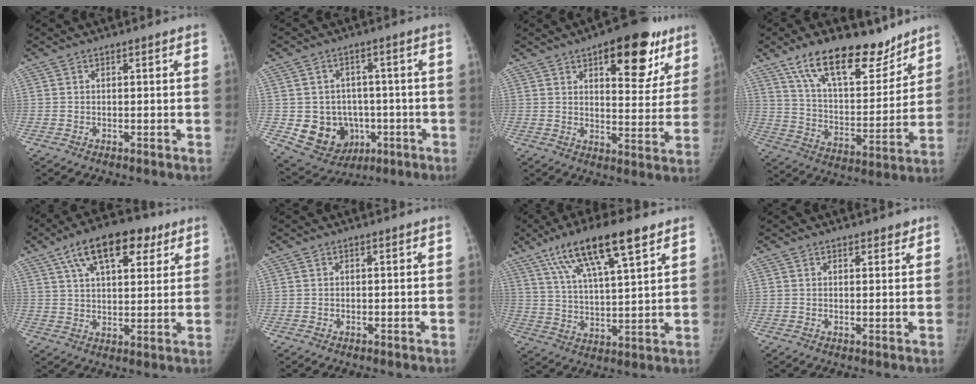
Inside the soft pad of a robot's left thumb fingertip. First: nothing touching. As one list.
[{"total": 12.1, "force": [-2.7, 10.6, 5.2], "torque": [-0.054, 0.015, -0.021]}, {"total": 17.9, "force": [9.6, 8.0, 12.9], "torque": [-0.112, -0.035, 0.129]}, {"total": 20.1, "force": [14.2, 8.7, 11.2], "torque": [-0.137, -0.070, 0.243]}, {"total": 15.2, "force": [7.9, 7.5, 10.6], "torque": [-0.135, -0.004, 0.124]}, {"total": 0.0}, {"total": 16.4, "force": [9.7, 4.1, 12.6], "torque": [-0.205, -0.019, 0.173]}, {"total": 1.9, "force": [1.4, 1.1, 0.5], "torque": [0.011, -0.008, 0.015]}]